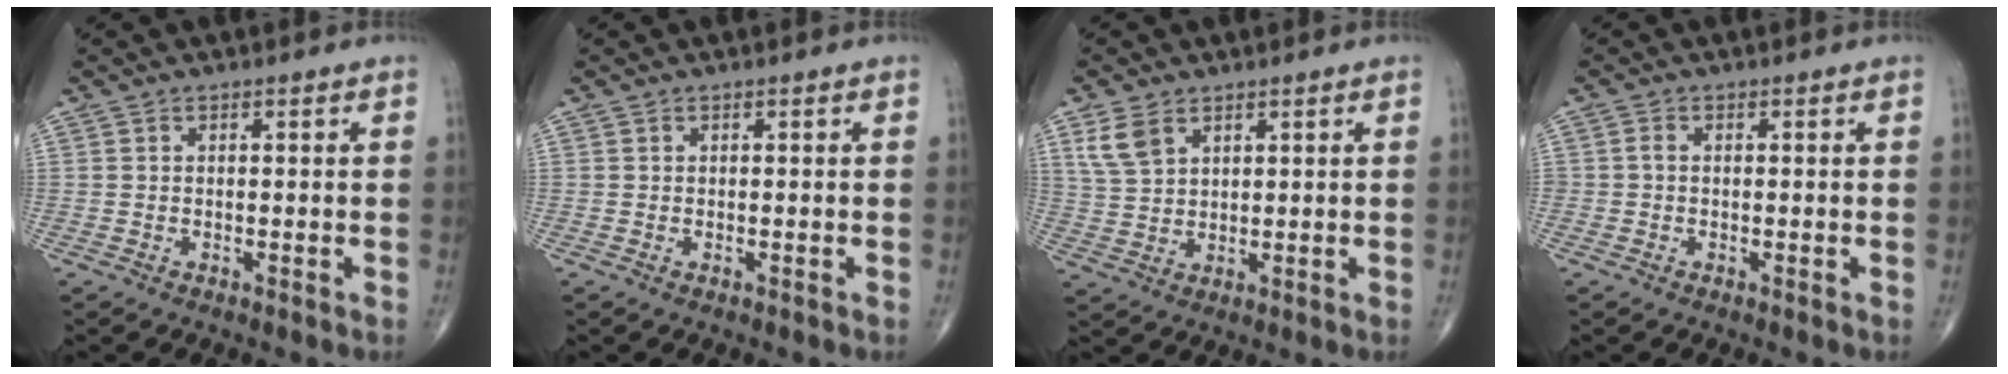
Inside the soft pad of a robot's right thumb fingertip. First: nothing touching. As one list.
[{"total": 0.0}, {"total": 5.5, "force": [3.1, 3.3, 3.2], "torque": [-0.058, -0.008, 0.069]}, {"total": 0.8, "force": [-0.2, 0.6, 0.4], "torque": [-0.002, 0.002, -0.008]}]